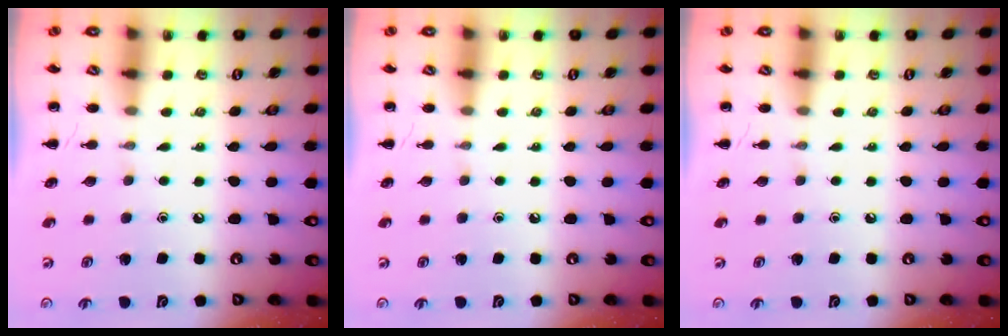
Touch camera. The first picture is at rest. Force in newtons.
{"total": 0.0}
{"total": 0.0}